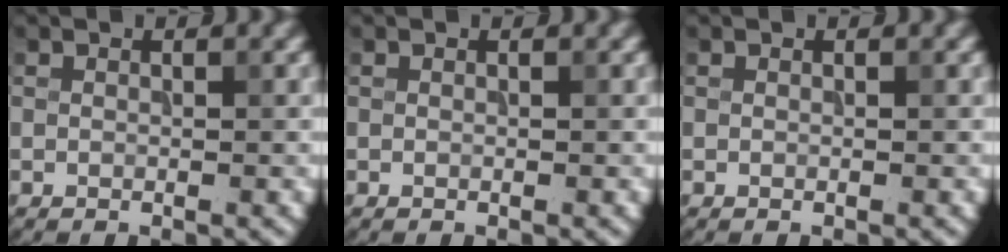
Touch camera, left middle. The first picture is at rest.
{"total": 0.0}
{"total": 0.0}